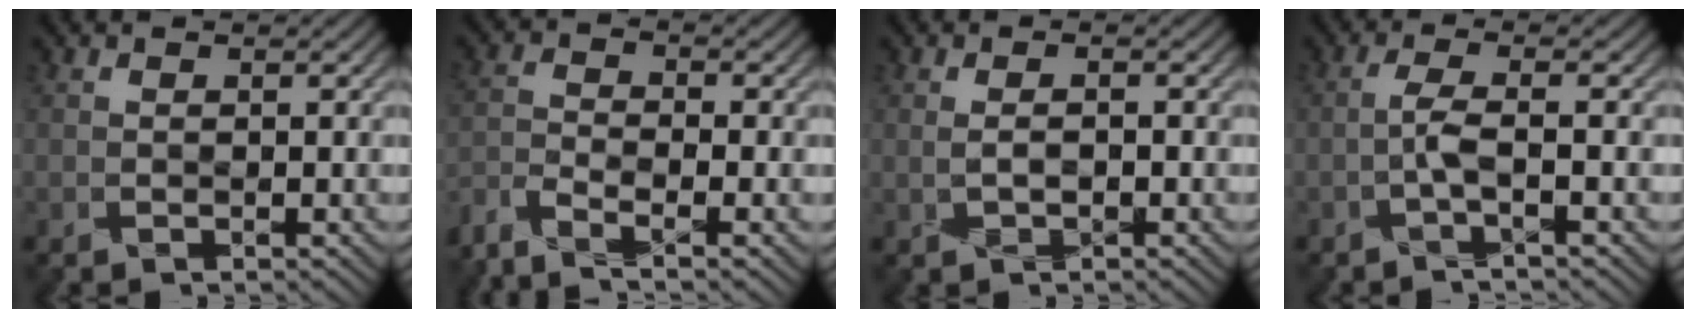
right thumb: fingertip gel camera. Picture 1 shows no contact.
{"total": 6.0, "force": [-4.8, 1.6, 3.3], "torque": [-0.076, -0.010, -0.096]}
{"total": 0.9, "force": [-0.4, 0.3, 0.7], "torque": [-0.014, 0.004, -0.005]}
{"total": 2.3, "force": [-1.1, 0.0, 2.0], "torque": [-0.046, 0.011, -0.031]}